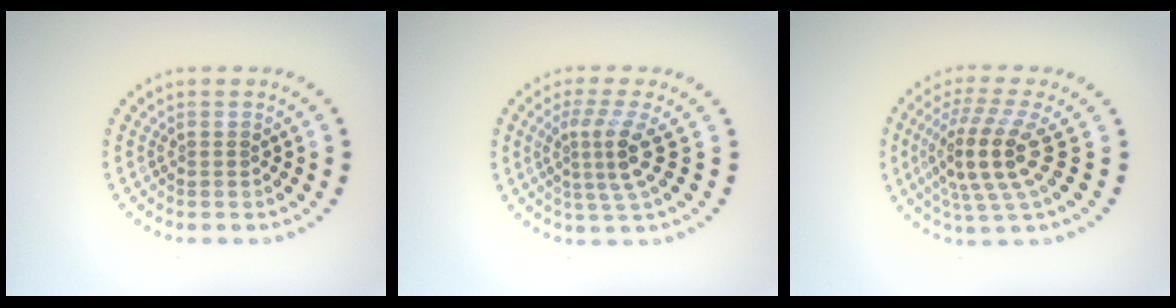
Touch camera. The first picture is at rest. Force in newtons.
{"total": 3.5, "press": 2.4, "slide": 2.5}
{"total": 5.1, "press": 4.1, "slide": 3.0}